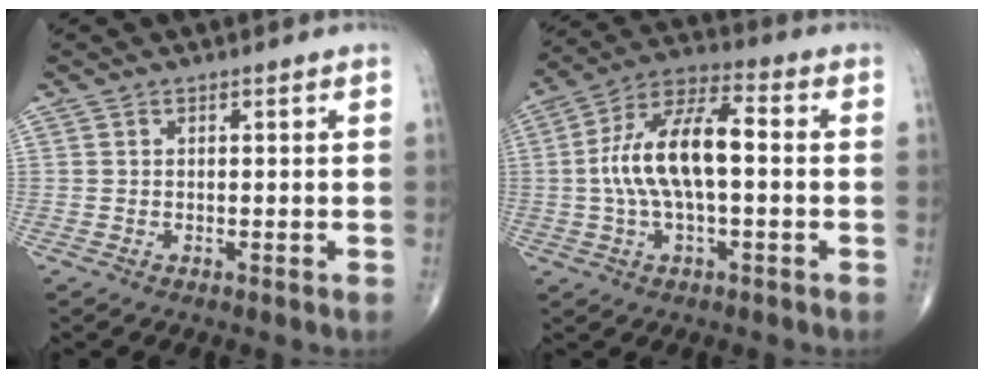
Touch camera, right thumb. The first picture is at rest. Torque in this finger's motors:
{"motor_torque": [0.33, 0.33, 1.20, -0.19, 0.43]}